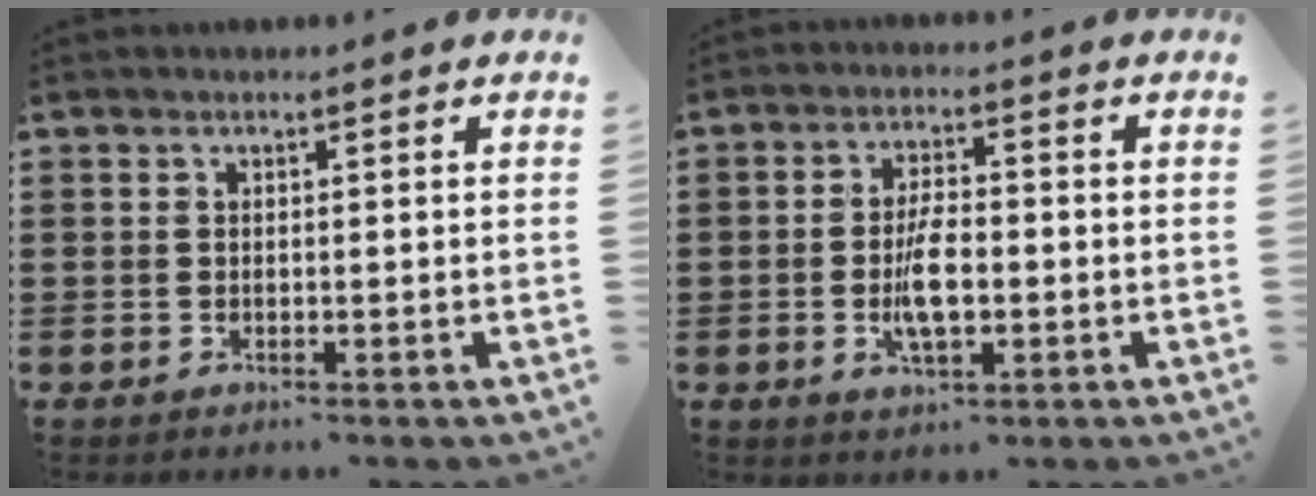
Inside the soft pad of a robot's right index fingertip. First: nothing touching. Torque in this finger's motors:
{"motor_torque": [1.96, 0.18, 0.74, 0.19]}